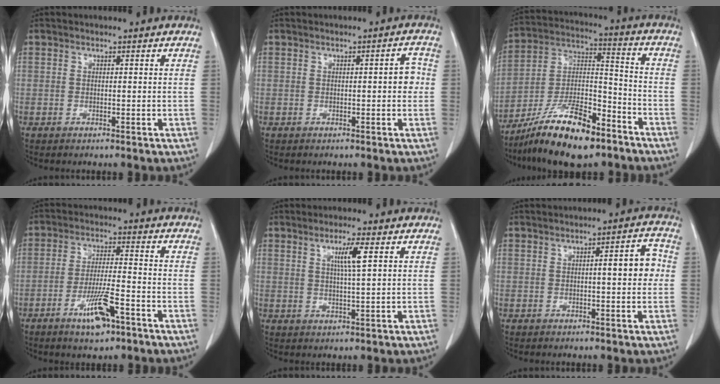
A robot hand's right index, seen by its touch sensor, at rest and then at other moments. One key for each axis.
{"total": 2.5, "fx": -0.1, "fy": 0.7, "fz": 2.4, "tx": -0.024, "ty": 0.006, "tz": -0.004}
{"total": 16.7, "fx": -11.5, "fy": 4.4, "fz": 11.2, "tx": -0.218, "ty": 0.001, "tz": -0.205}
{"total": 7.8, "fx": -4.3, "fy": 1.4, "fz": 6.3, "tx": -0.118, "ty": -0.006, "tz": -0.072}
{"total": 4.2, "fx": 1.5, "fy": -0.4, "fz": 3.9, "tx": -0.069, "ty": -0.004, "tz": 0.026}
{"total": 5.0, "fx": 0.1, "fy": 1.1, "fz": 4.8, "tx": -0.061, "ty": 0.016, "tz": -0.003}